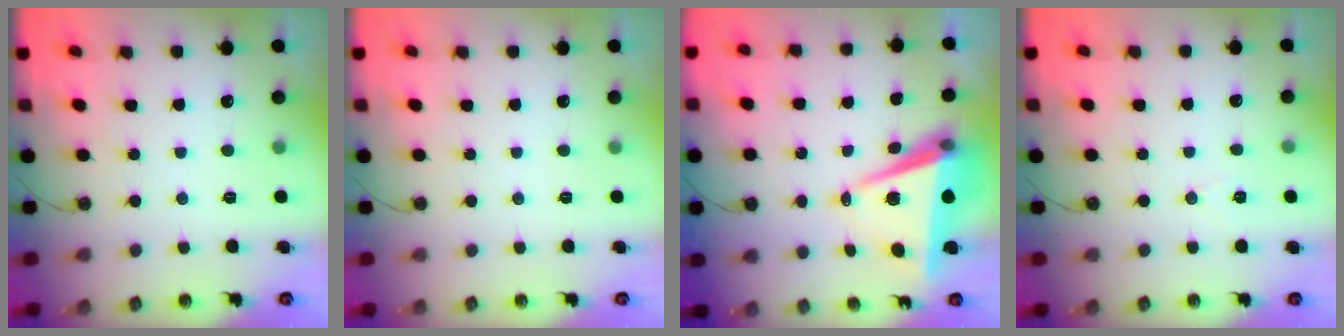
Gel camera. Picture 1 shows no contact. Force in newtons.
{"total": 0.0}
{"total": 8.8, "press": 7.6, "slide": 4.3}
{"total": 4.5, "press": 2.6, "slide": 3.7}